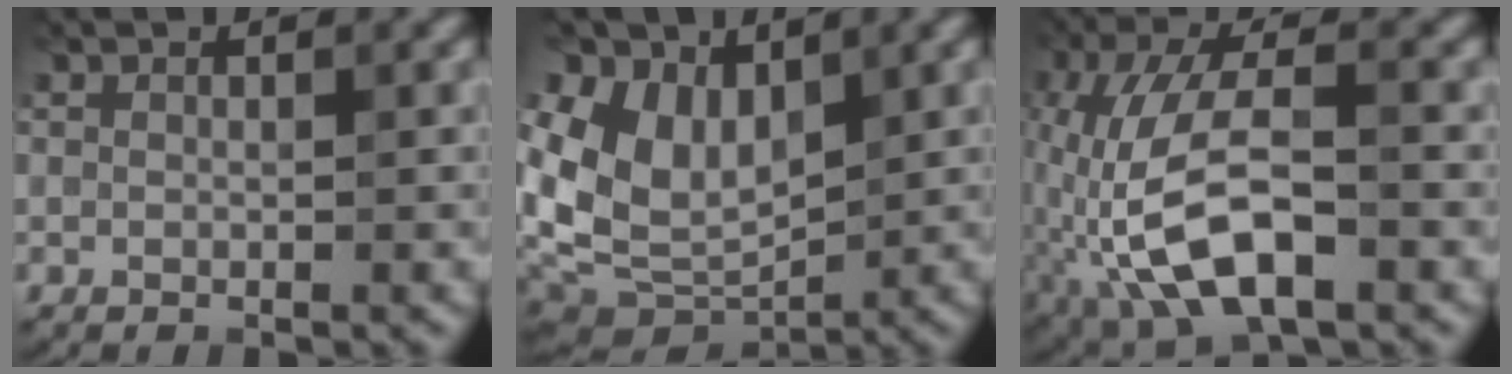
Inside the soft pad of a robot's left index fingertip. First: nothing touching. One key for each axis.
{"total": 6.4, "fx": 1.8, "fy": 4.9, "fz": 3.8, "tx": -0.080, "ty": -0.017, "tz": 0.033}
{"total": 10.6, "fx": -4.1, "fy": 4.4, "fz": 8.8, "tx": -0.185, "ty": 0.007, "tz": -0.082}